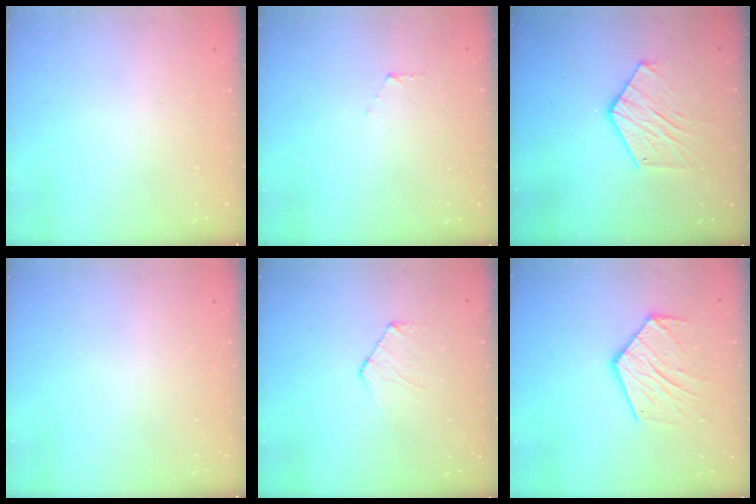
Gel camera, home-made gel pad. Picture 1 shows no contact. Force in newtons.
{"total": 3.3, "press": 3.2, "slide": 0.3}
{"total": 10.5, "press": 10.5, "slide": 0.4}
{"total": 0.0}
{"total": 5.6, "press": 5.6, "slide": 0.5}
{"total": 14.0, "press": 13.9, "slide": 1.0}